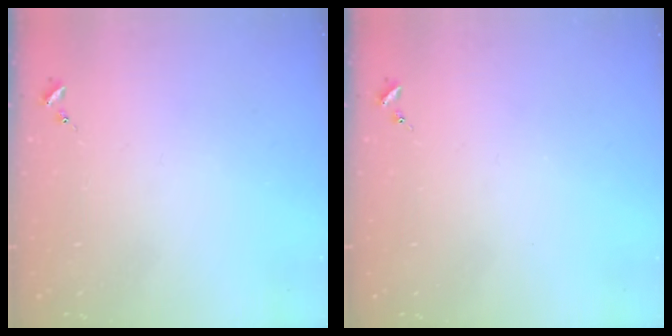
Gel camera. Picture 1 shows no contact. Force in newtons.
{"total": 0.0}